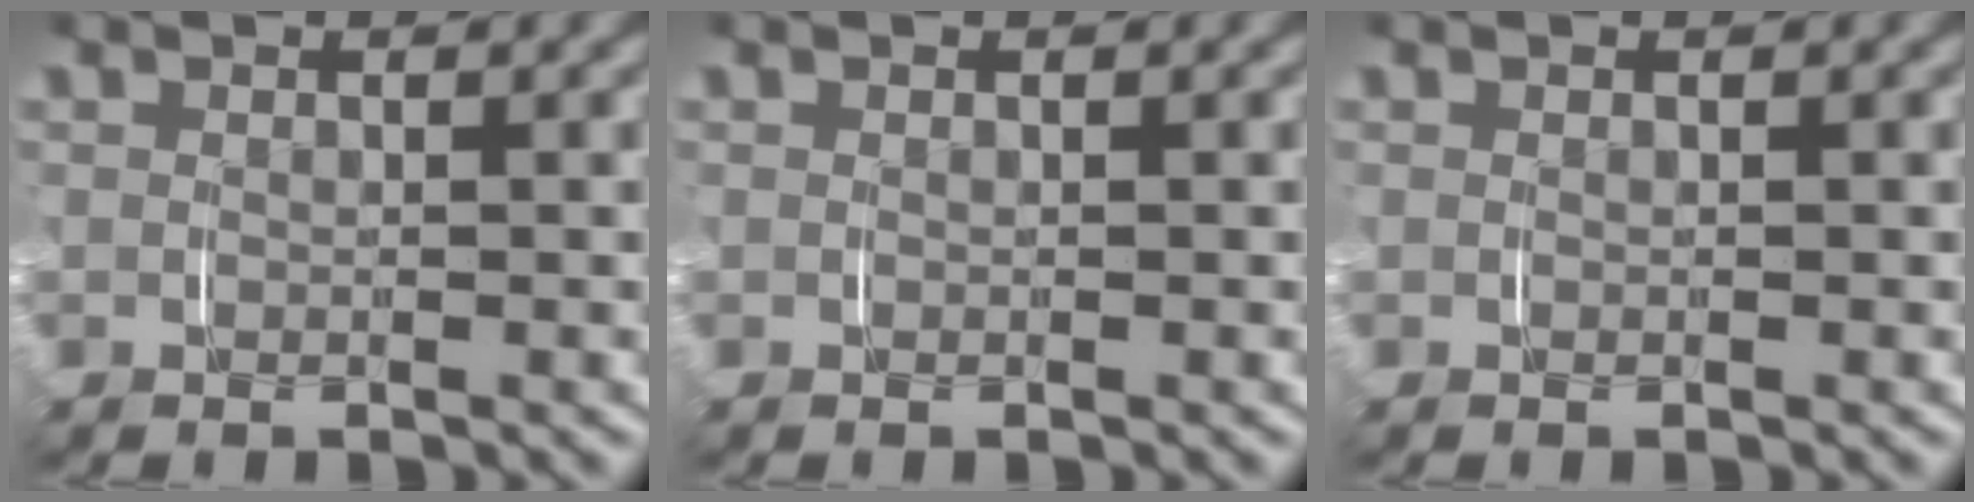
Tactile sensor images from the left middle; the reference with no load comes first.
{"total": 0.0}
{"total": 0.0}